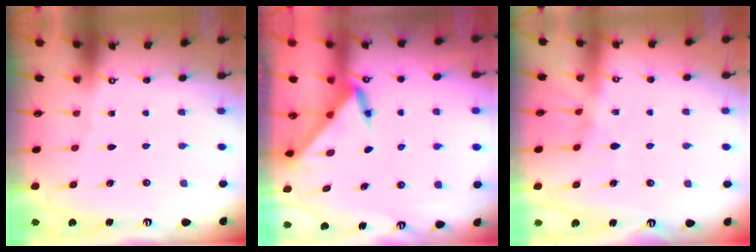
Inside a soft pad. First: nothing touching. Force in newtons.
{"total": 3.4, "press": 3.4, "slide": 0.1}
{"total": 8.4, "press": 8.3, "slide": 0.8}